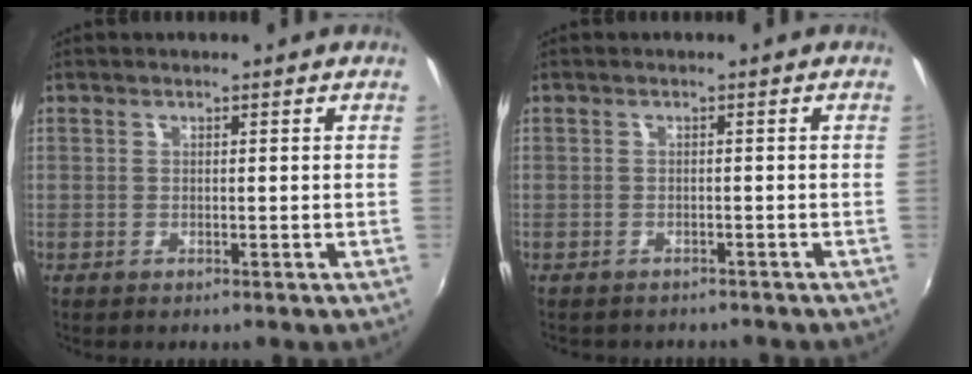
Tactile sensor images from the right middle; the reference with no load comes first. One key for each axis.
{"total": 3.3, "fx": -2.9, "fy": 1.4, "fz": 0.9, "tx": -0.022, "ty": -0.014, "tz": -0.038}